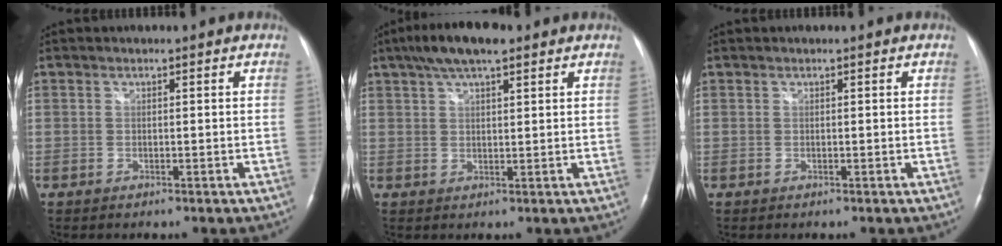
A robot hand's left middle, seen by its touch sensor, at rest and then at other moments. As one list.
[{"total": 8.3, "force": [5.6, 2.1, 5.7], "torque": [-0.106, 0.024, 0.093]}, {"total": 0.0}]